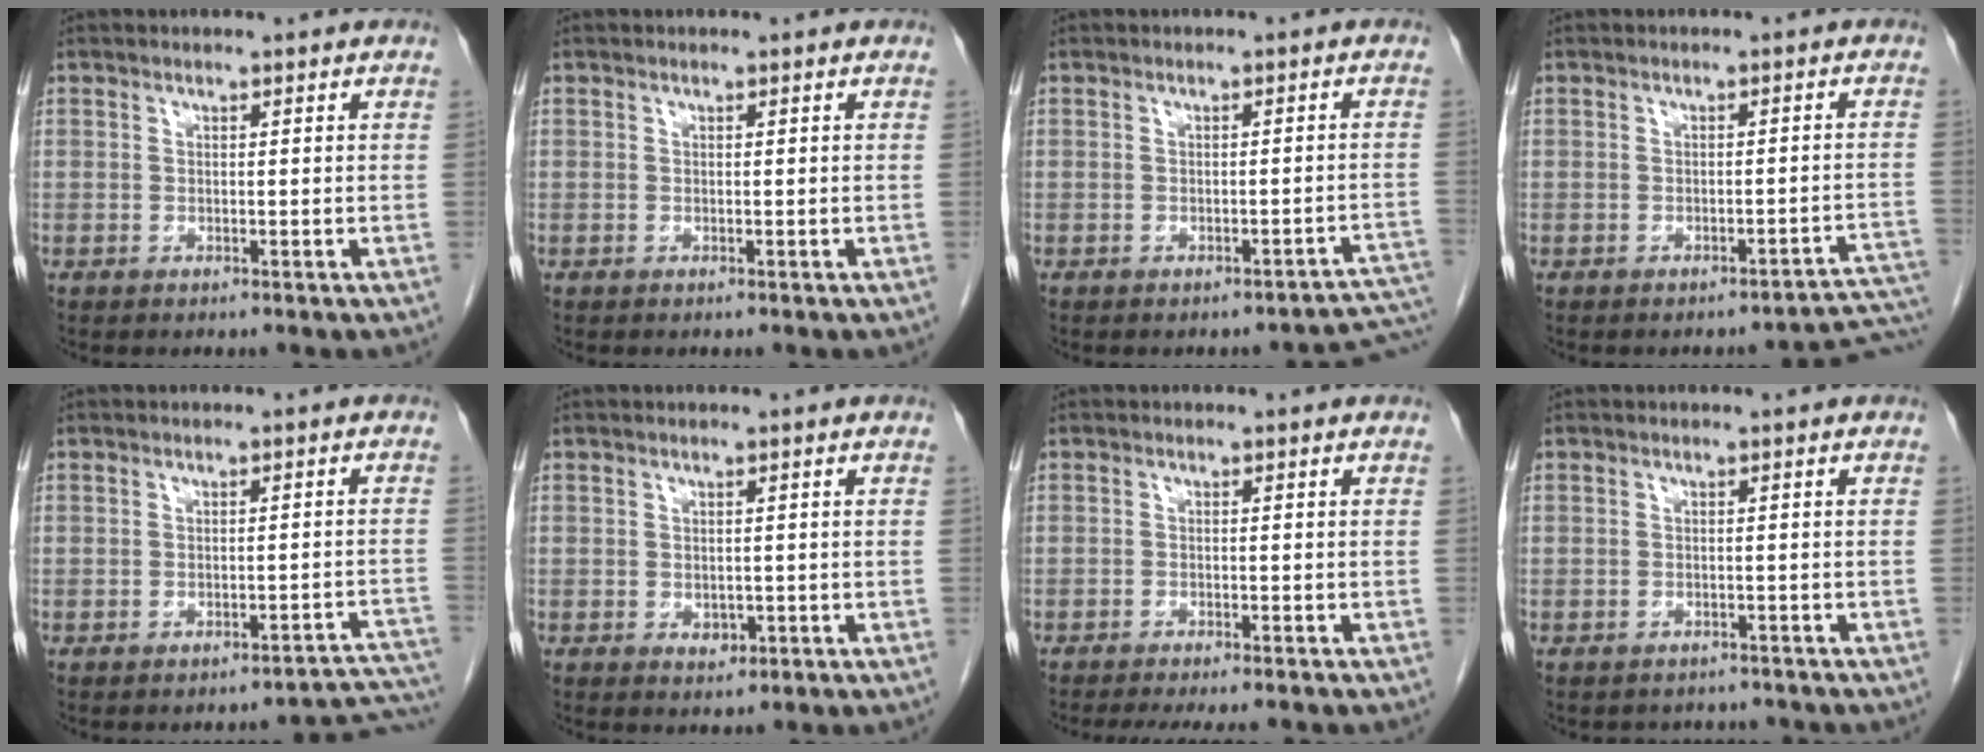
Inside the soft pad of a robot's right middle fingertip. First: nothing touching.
{"total": 0.0}
{"total": 5.2, "force": [-4.9, 1.3, 1.0], "torque": [0.007, 0.000, -0.048]}
{"total": 5.8, "force": [-5.8, 0.3, 0.8], "torque": [0.016, 0.021, -0.054]}
{"total": 7.2, "force": [-7.2, 0.2, -0.2], "torque": [0.030, 0.022, -0.073]}
{"total": 1.7, "force": [-0.4, 1.3, 1.1], "torque": [-0.012, 0.001, 0.001]}
{"total": 8.7, "force": [-7.6, 1.3, 4.0], "torque": [-0.055, -0.015, -0.100]}
{"total": 3.9, "force": [-3.6, 1.6, 0.1], "torque": [-0.004, 0.003, -0.044]}